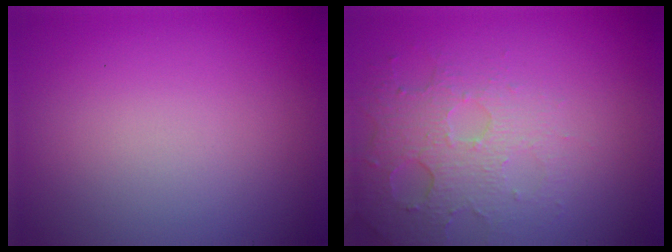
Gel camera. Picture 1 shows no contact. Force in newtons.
{"total": 5.0, "press": 3.3, "slide": 3.8}